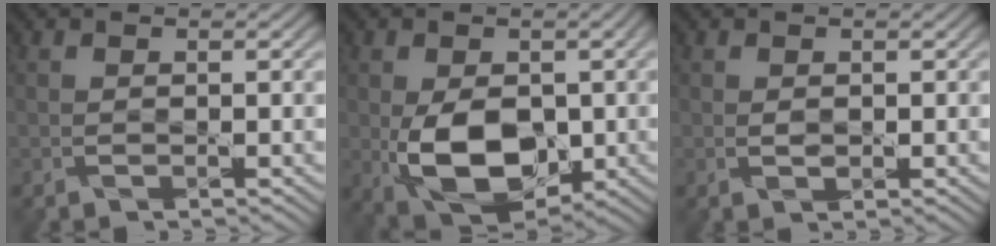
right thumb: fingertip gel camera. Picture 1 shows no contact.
{"total": 10.6, "force": [-1.7, 6.6, 8.2], "torque": [-0.160, -0.026, -0.021]}
{"total": 1.0, "force": [0.1, 0.8, 0.6], "torque": [-0.012, -0.005, 0.003]}